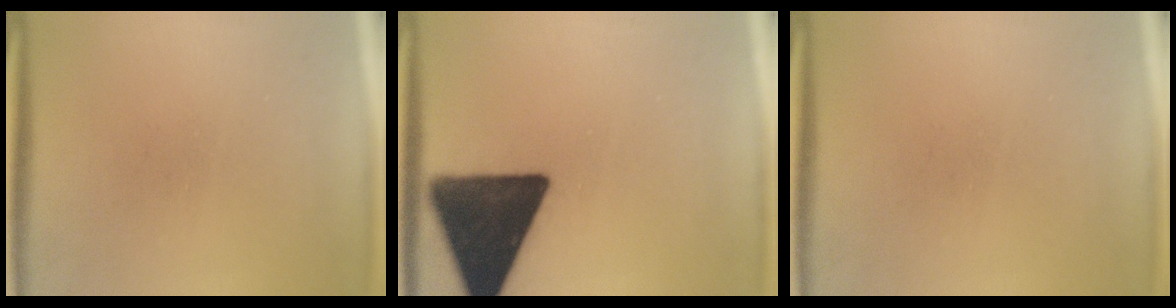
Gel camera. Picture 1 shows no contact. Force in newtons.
{"total": 18.8}
{"total": 0.0}